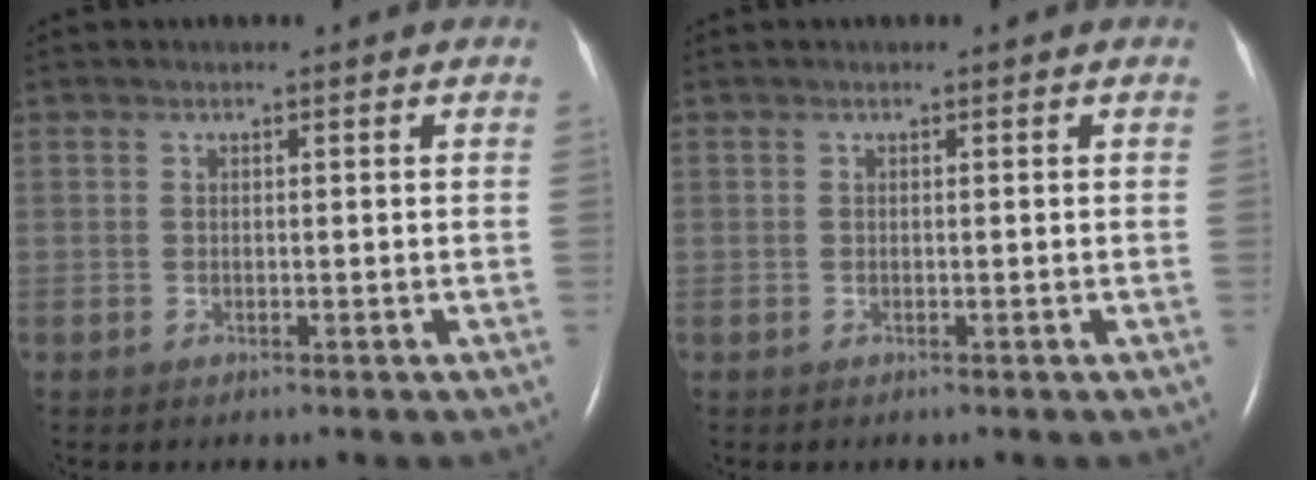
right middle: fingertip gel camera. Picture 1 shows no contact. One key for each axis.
{"total": 0.0}